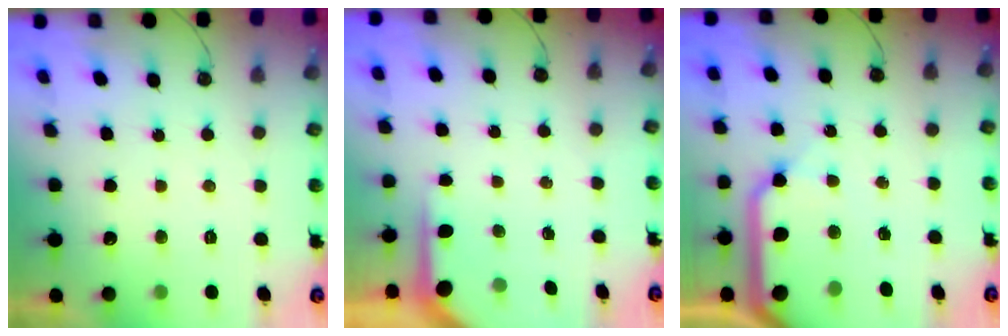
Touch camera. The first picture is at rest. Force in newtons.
{"total": 4.1, "press": 4.0, "slide": 0.2}
{"total": 14.3, "press": 14.2, "slide": 1.5}